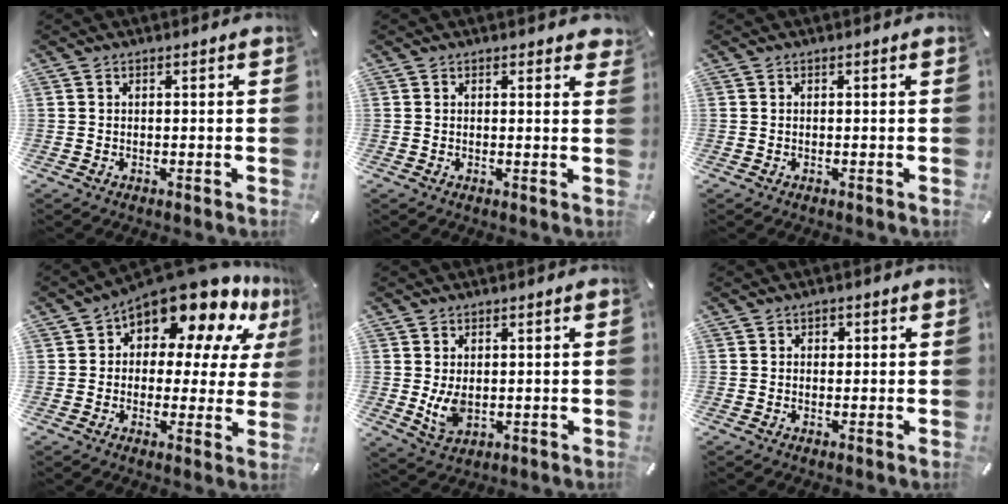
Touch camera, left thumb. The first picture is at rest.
{"total": 1.1, "force": [0.8, 0.5, 0.4], "torque": [-0.003, -0.002, 0.014]}
{"total": 0.0}
{"total": 16.3, "force": [11.6, 7.1, 9.0], "torque": [-0.144, -0.097, 0.198]}
{"total": 5.4, "force": [0.5, 3.5, 4.0], "torque": [-0.093, -0.007, 0.006]}
{"total": 1.3, "force": [0.2, 1.2, 0.4], "torque": [-0.003, 0.003, 0.001]}